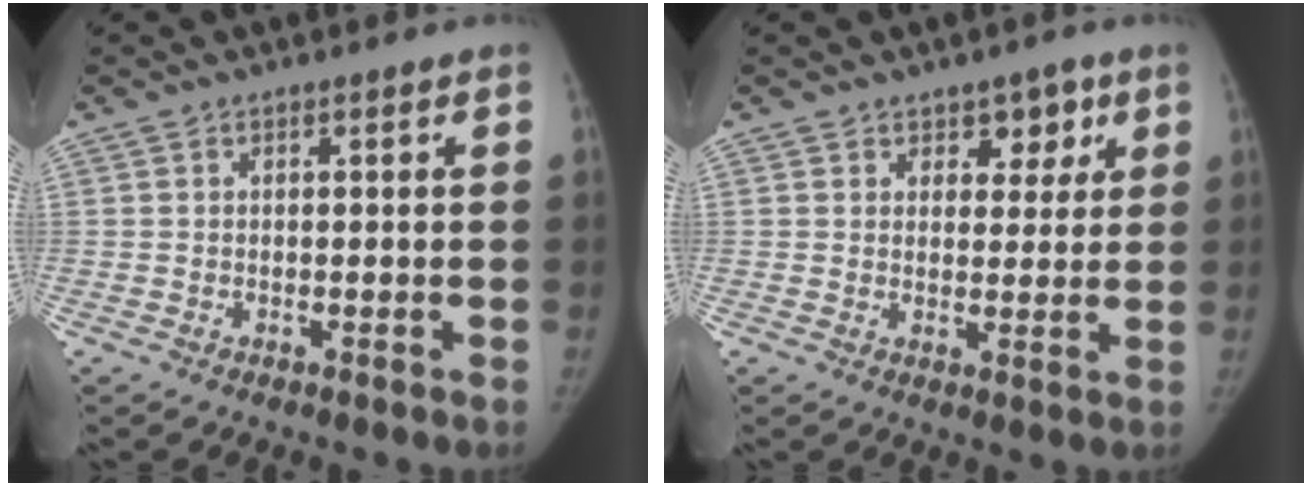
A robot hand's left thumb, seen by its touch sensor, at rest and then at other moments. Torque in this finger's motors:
{"motor_torque": [-0.11, -0.29, -0.38, 0.29, -0.01]}